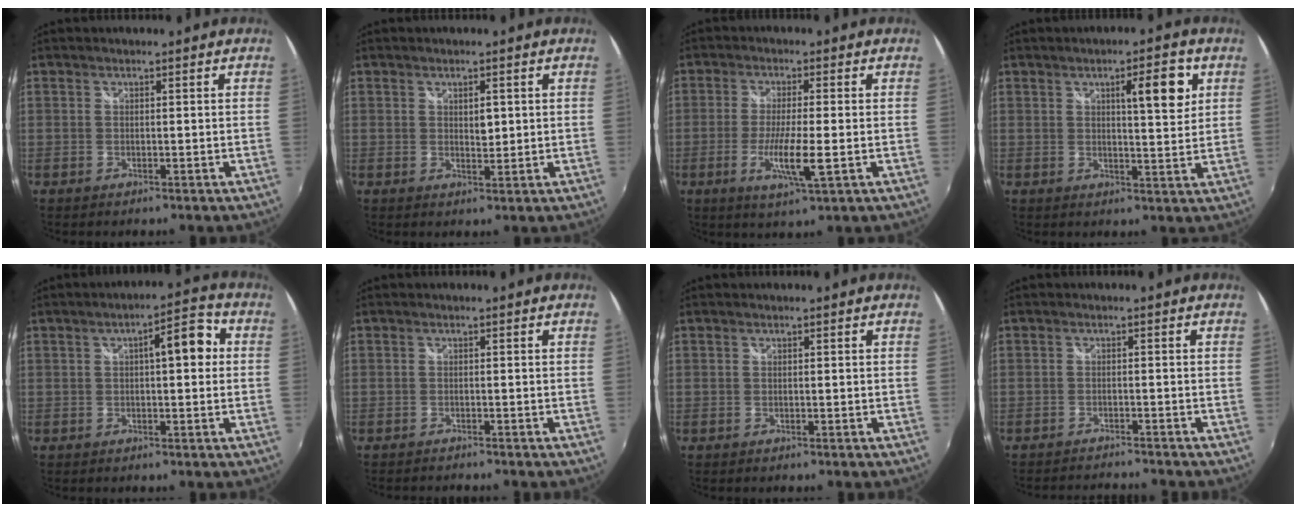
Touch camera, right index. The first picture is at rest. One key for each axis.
{"total": 2.1, "fx": 0.5, "fy": 1.2, "fz": 1.7, "tx": -0.024, "ty": 0.002, "tz": 0.008}
{"total": 7.0, "fx": -2.0, "fy": 0.1, "fz": 6.7, "tx": -0.130, "ty": -0.015, "tz": -0.040}
{"total": 7.3, "fx": 2.8, "fy": 1.7, "fz": 6.5, "tx": -0.084, "ty": 0.005, "tz": 0.040}
{"total": 6.7, "fx": 1.0, "fy": 2.1, "fz": 6.3, "tx": -0.087, "ty": 0.020, "tz": 0.015}
{"total": 2.0, "fx": -2.0, "fy": 0.1, "fz": 0.4, "tx": -0.017, "ty": -0.013, "tz": -0.037}
{"total": 0.0}
{"total": 5.8, "fx": -5.6, "fy": 0.0, "fz": 1.4, "tx": -0.042, "ty": -0.011, "tz": -0.089}